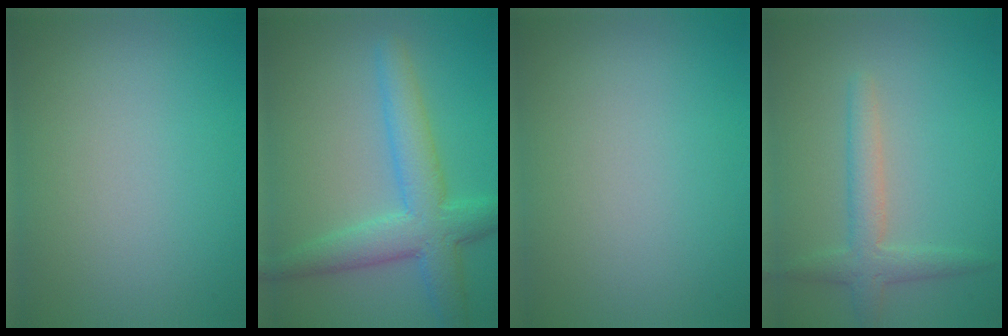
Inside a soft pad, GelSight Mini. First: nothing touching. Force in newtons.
{"total": 5.8, "press": 5.8, "slide": 0.2}
{"total": 0.0}
{"total": 2.8, "press": 2.8, "slide": 0.1}